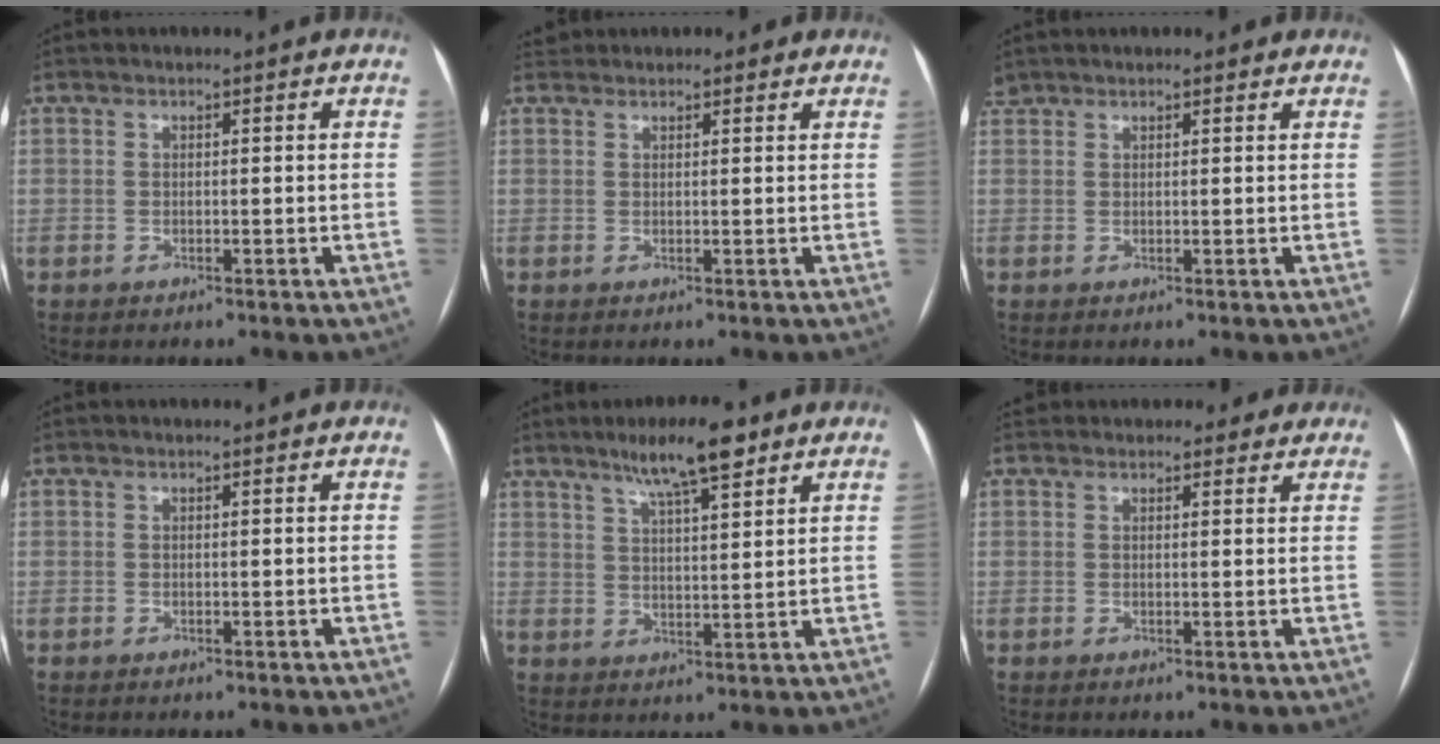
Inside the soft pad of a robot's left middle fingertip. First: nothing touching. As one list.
[{"total": 3.3, "force": [2.9, 1.5, 0.6], "torque": [-0.006, 0.025, 0.040]}, {"total": 3.2, "force": [2.7, 1.6, 0.7], "torque": [-0.007, 0.024, 0.043]}, {"total": 0.0}, {"total": 8.7, "force": [6.1, 1.3, 6.2], "torque": [-0.106, 0.009, 0.101]}, {"total": 4.2, "force": [3.7, 1.9, 0.7], "torque": [0.002, 0.009, 0.036]}]